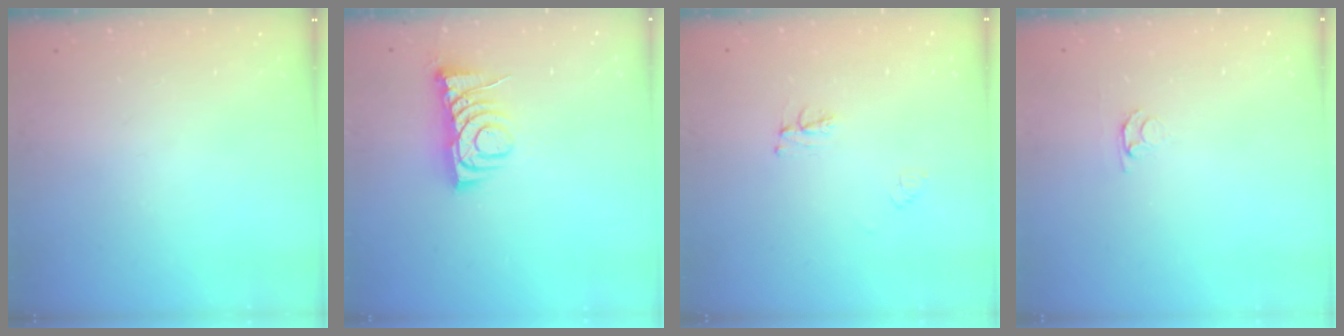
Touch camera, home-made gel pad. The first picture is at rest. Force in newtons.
{"total": 7.5, "press": 7.5, "slide": 0.8}
{"total": 5.0, "press": 5.0, "slide": 0.6}
{"total": 2.1, "press": 2.1, "slide": 0.2}